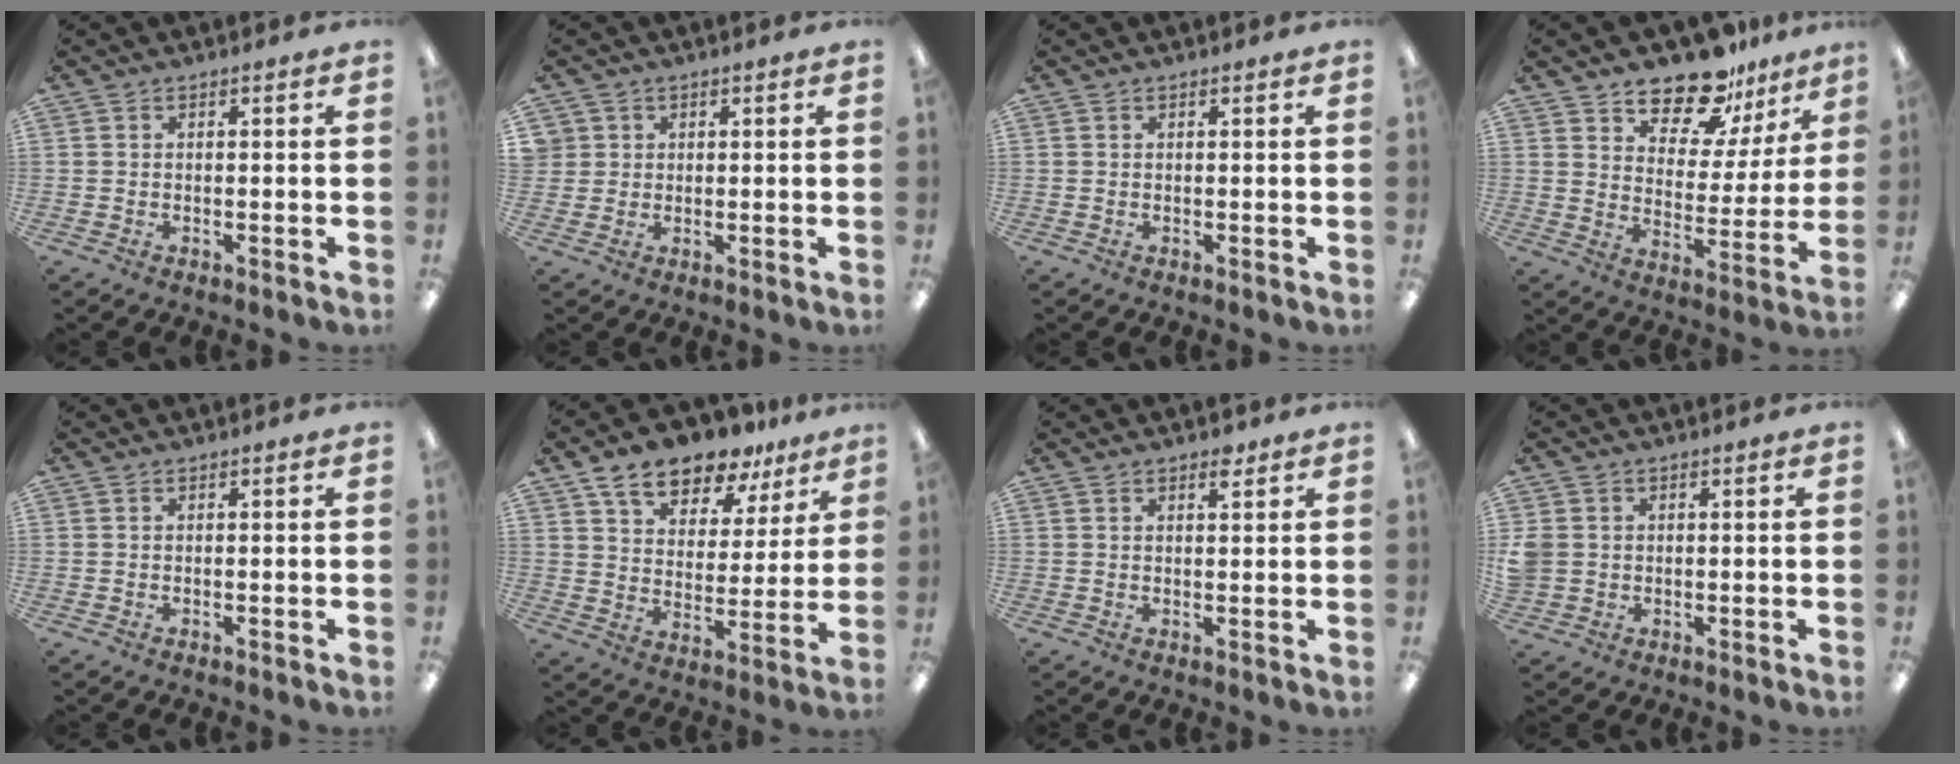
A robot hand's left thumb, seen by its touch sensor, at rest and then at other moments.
{"total": 3.0, "force": [1.1, 2.8, -0.2], "torque": [0.002, 0.003, 0.018]}
{"total": 0.0}
{"total": 15.2, "force": [12.8, 6.5, 4.9], "torque": [-0.078, -0.096, 0.233]}
{"total": 0.0}
{"total": 13.2, "force": [10.7, 6.2, 4.8], "torque": [-0.083, -0.067, 0.195]}
{"total": 2.4, "force": [1.8, 0.9, 1.2], "torque": [-0.011, -0.006, 0.030]}
{"total": 3.8, "force": [0.3, 3.6, 1.0], "torque": [-0.015, 0.004, 0.007]}